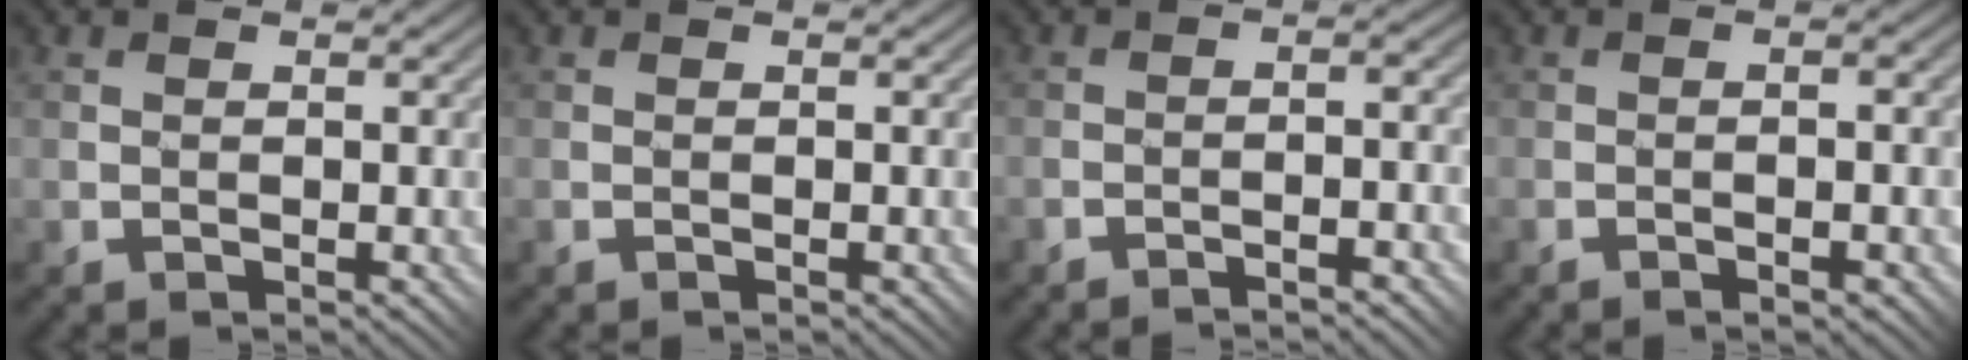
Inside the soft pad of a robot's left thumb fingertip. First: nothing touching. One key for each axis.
{"total": 0.0}
{"total": 3.1, "fx": -2.4, "fy": 0.0, "fz": 2.0, "tx": -0.032, "ty": 0.009, "tz": -0.044}
{"total": 3.5, "fx": -1.6, "fy": 0.8, "fz": 3.0, "tx": -0.036, "ty": 0.005, "tz": -0.016}